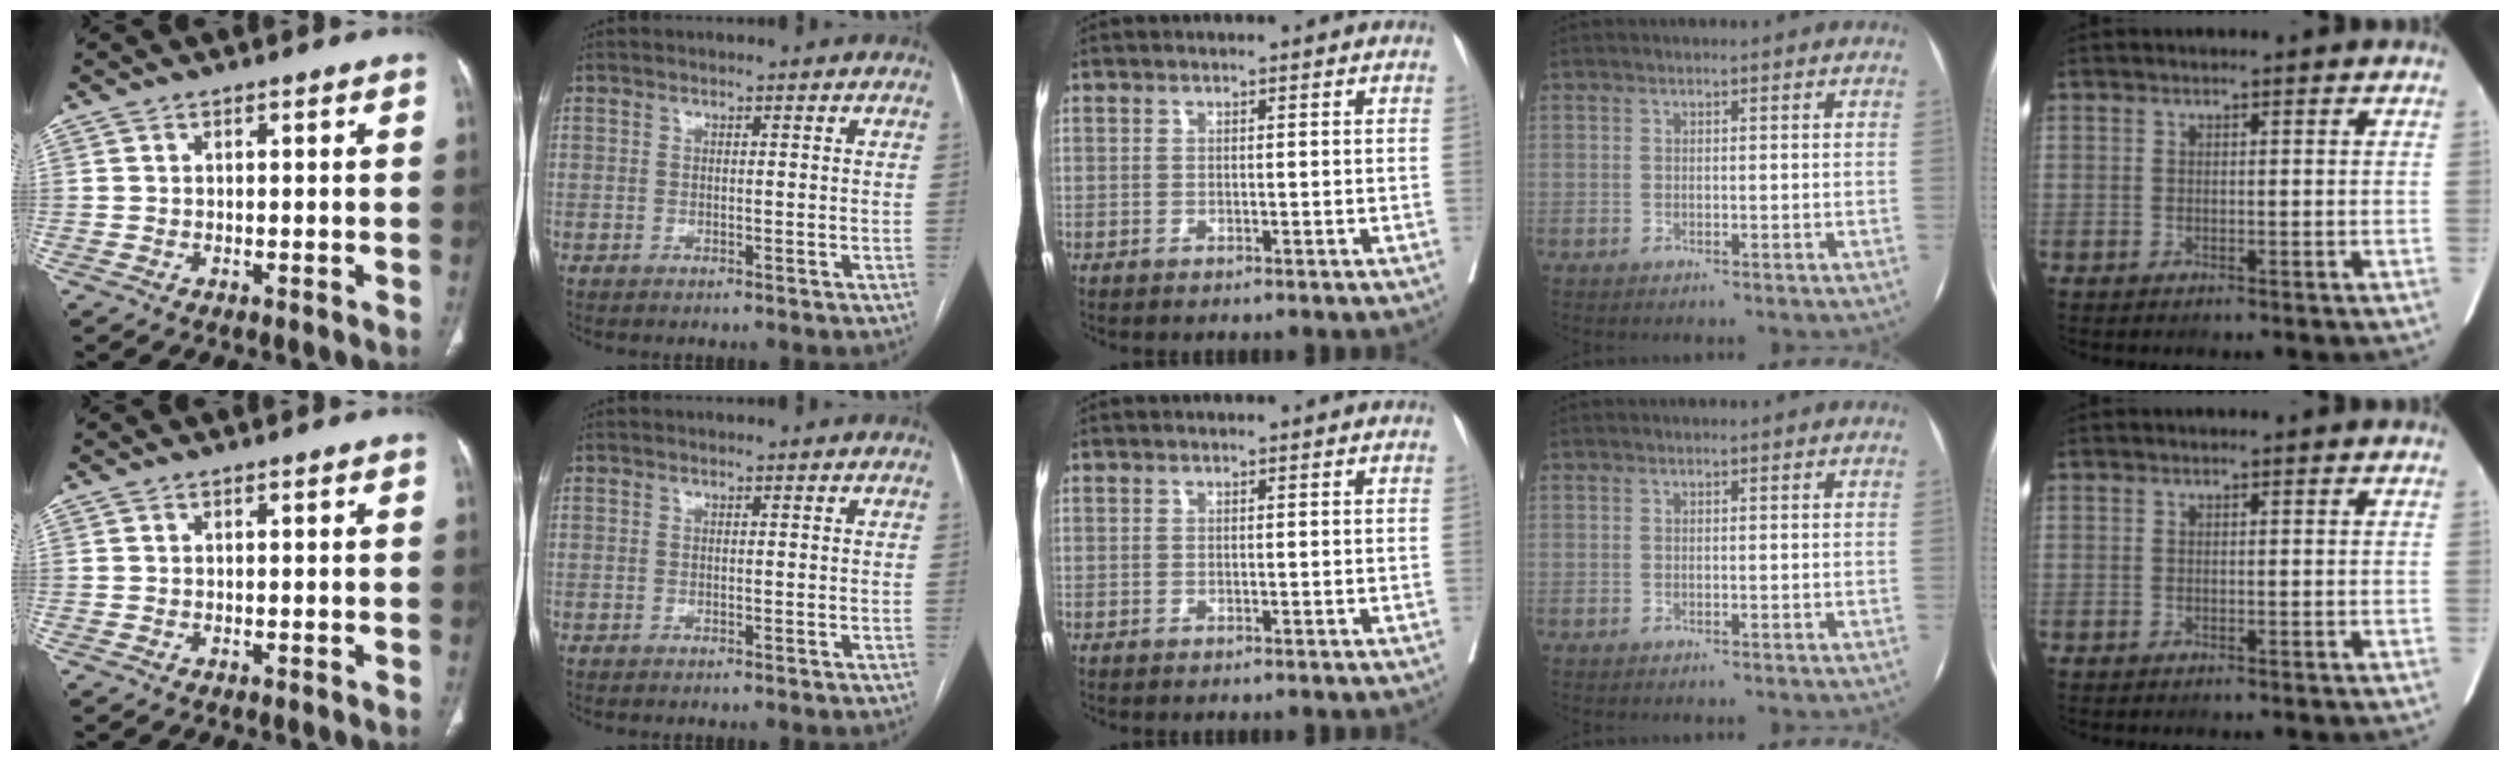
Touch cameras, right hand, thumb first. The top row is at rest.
{}